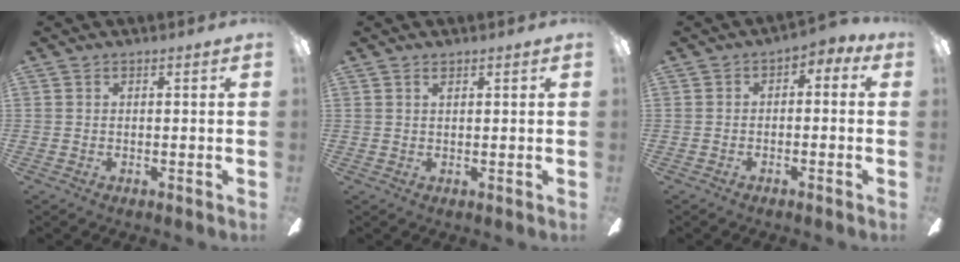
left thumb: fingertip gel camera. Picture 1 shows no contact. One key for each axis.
{"total": 1.1, "fx": 0.9, "fy": 0.4, "fz": 0.5, "tx": -0.012, "ty": 0.000, "tz": 0.017}
{"total": 2.7, "fx": -2.0, "fy": 1.6, "fz": 1.0, "tx": -0.014, "ty": 0.018, "tz": -0.038}